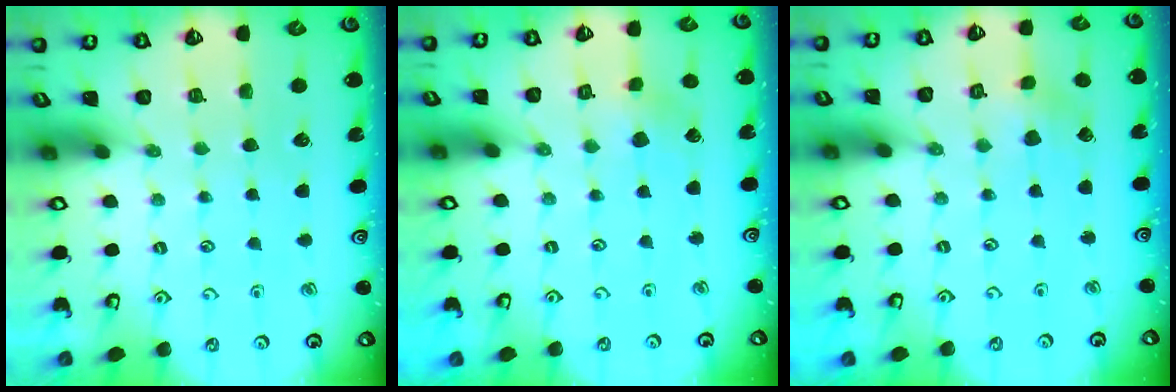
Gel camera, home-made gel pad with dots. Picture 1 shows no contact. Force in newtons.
{"total": 3.3, "press": 3.2, "slide": 0.3}
{"total": 1.9, "press": 1.9, "slide": 0.2}